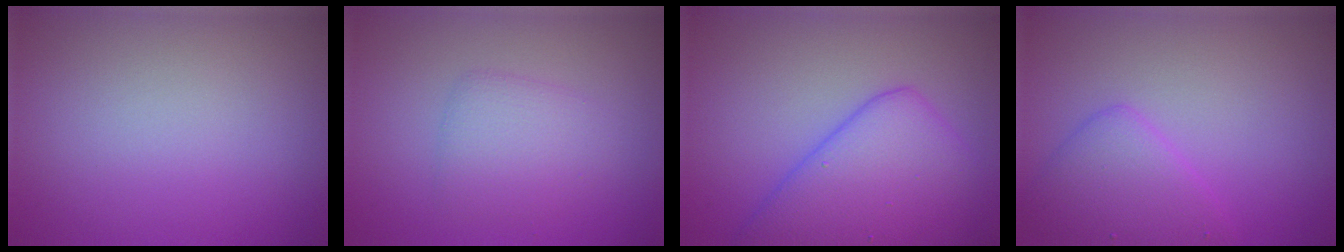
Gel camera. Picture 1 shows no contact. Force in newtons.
{"total": 2.7, "press": 2.7, "slide": 0.1}
{"total": 7.4, "press": 7.4, "slide": 0.2}
{"total": 3.3, "press": 3.3, "slide": 0.2}